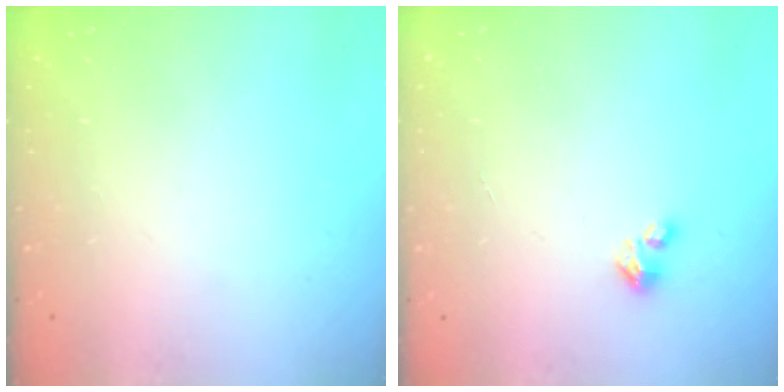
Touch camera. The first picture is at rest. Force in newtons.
{"total": 1.6, "press": 1.6, "slide": 0.2}